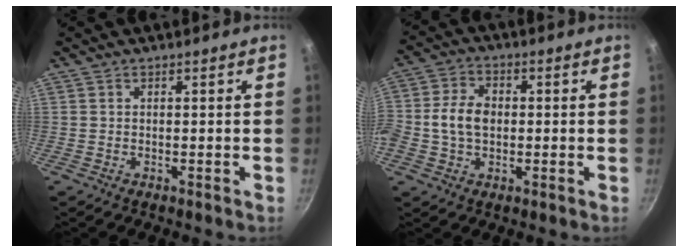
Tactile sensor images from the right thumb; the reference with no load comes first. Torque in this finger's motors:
{"motor_torque": [0.73, 2.38, 1.61, -0.29, 0.55]}